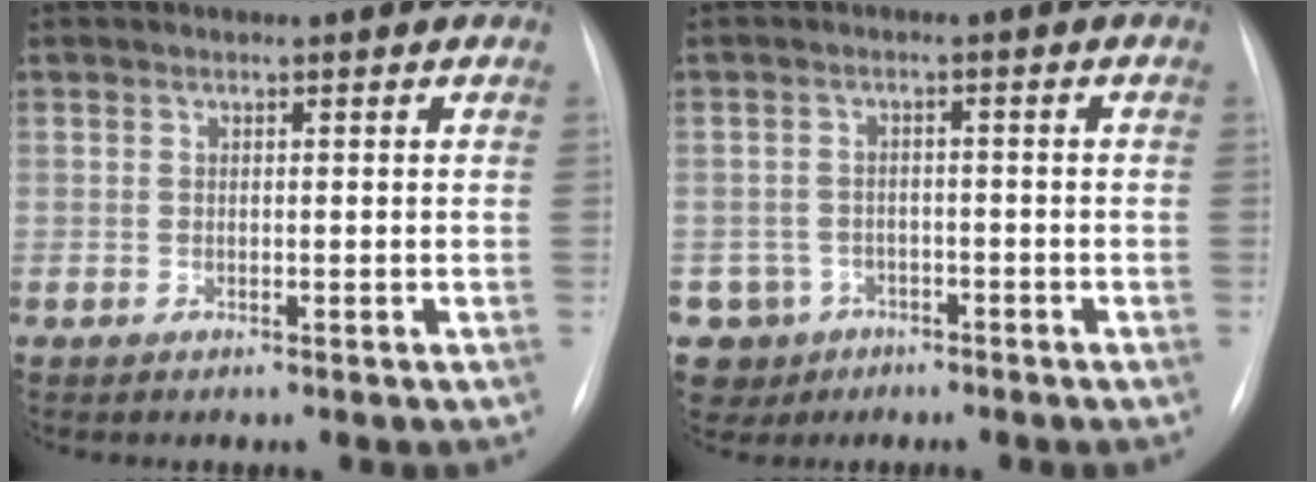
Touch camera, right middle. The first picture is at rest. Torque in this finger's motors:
{"motor_torque": [1.07, -1.07, 0.69, 0.14]}